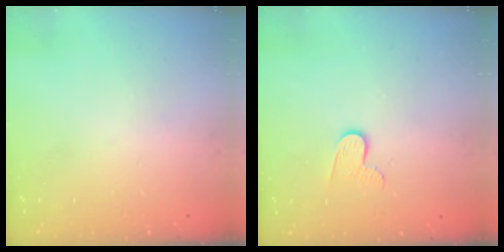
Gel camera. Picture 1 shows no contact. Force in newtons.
{"total": 5.9, "press": 5.8, "slide": 0.5}